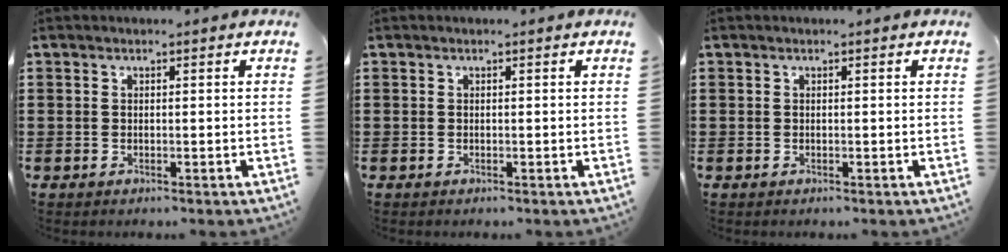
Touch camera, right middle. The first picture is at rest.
{"total": 0.0}
{"total": 0.0}